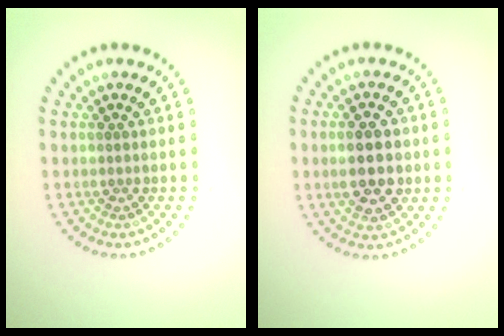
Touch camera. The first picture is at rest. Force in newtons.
{"total": 5.2, "press": 5.2, "slide": 0.2}